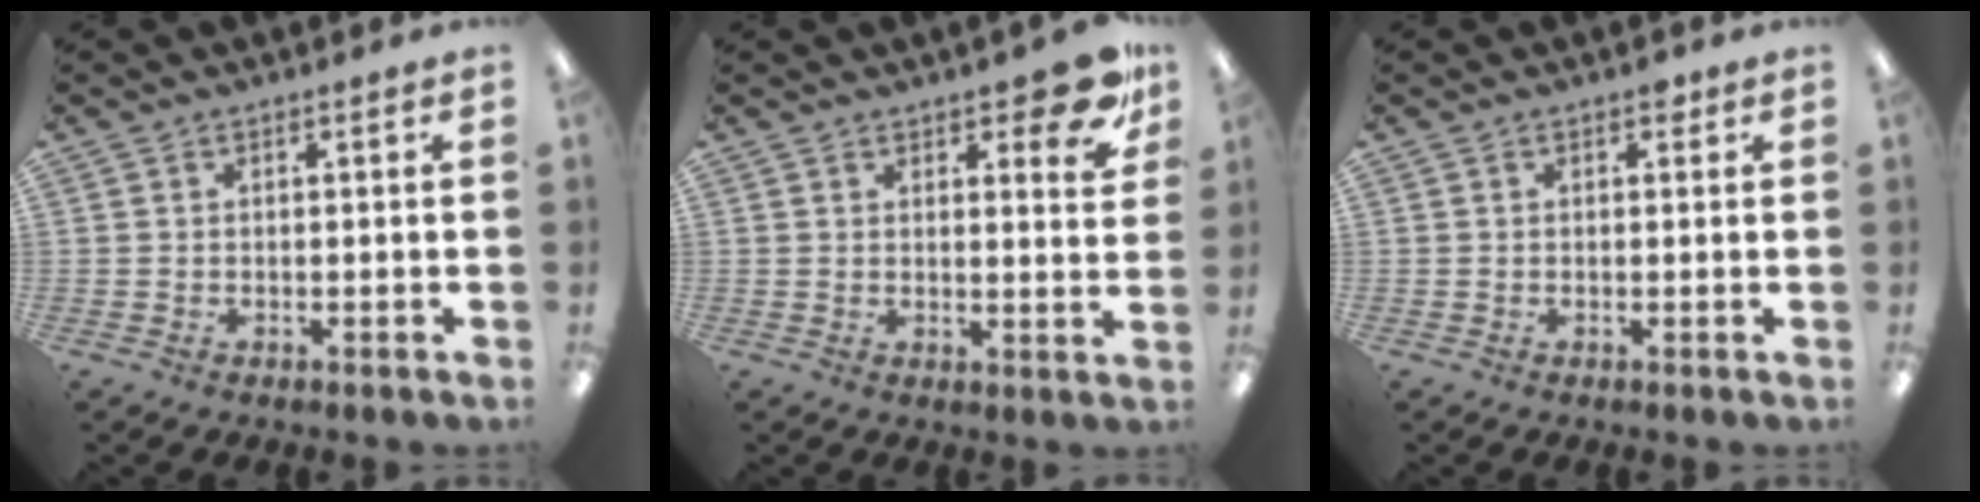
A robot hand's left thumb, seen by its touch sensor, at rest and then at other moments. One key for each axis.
{"total": 9.9, "fx": 7.1, "fy": 3.2, "fz": 6.2, "tx": -0.064, "ty": -0.044, "tz": 0.116}
{"total": 1.5, "fx": 0.8, "fy": 0.9, "fz": 0.9, "tx": -0.011, "ty": 0.000, "tz": 0.012}